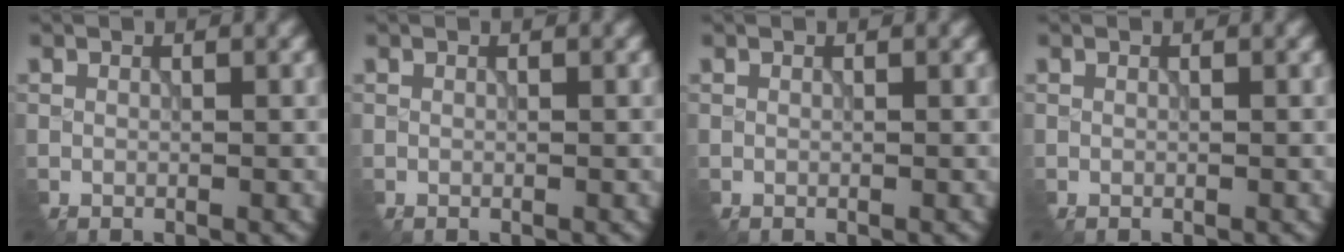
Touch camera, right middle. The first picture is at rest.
{"total": 0.0}
{"total": 0.0}
{"total": 0.0}